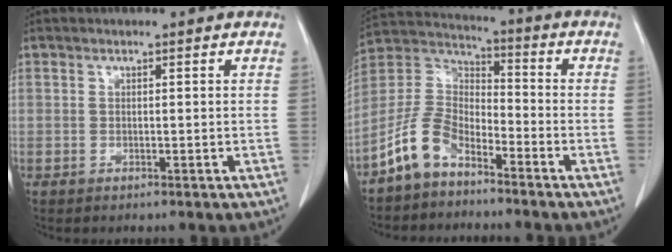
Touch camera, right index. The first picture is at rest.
{"total": 10.0, "force": [-6.7, 4.9, 5.5], "torque": [-0.138, 0.020, -0.140]}